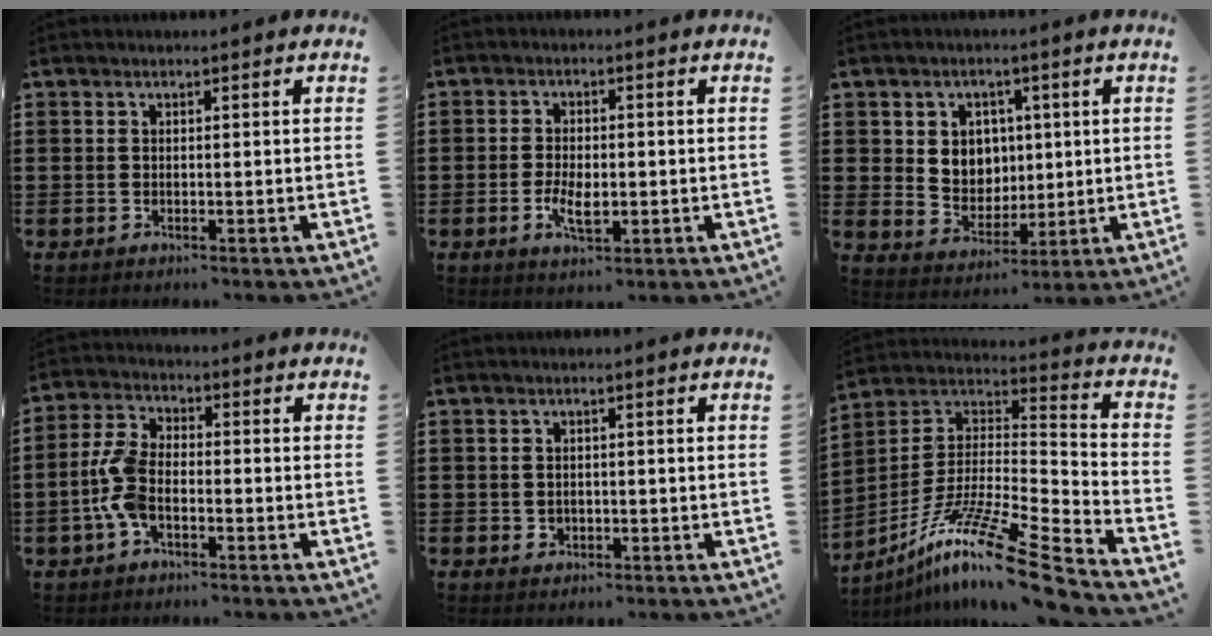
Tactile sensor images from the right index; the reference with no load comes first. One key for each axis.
{"total": 4.2, "fx": -1.0, "fy": 1.8, "fz": 3.7, "tx": -0.077, "ty": -0.002, "tz": -0.020}
{"total": 5.4, "fx": 1.5, "fy": 4.9, "fz": 1.6, "tx": -0.040, "ty": 0.006, "tz": 0.024}
{"total": 6.6, "fx": -1.9, "fy": 3.6, "fz": 5.2, "tx": -0.142, "ty": -0.004, "tz": -0.046}
{"total": 1.2, "fx": -0.1, "fy": 1.1, "fz": 0.5, "tx": -0.013, "ty": 0.004, "tz": -0.003}
{"total": 15.2, "fx": -11.2, "fy": 0.7, "fz": 10.3, "tx": -0.182, "ty": 0.023, "tz": -0.209}